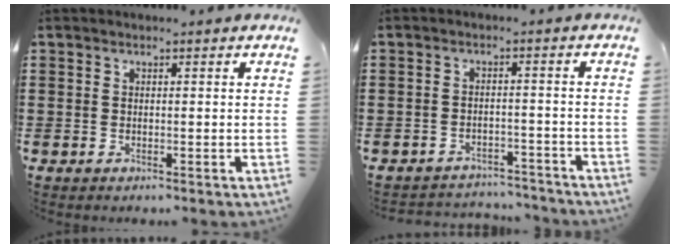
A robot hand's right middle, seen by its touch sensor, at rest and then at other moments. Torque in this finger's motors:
{"motor_torque": [0.15, -0.16, 0.02, 0.03]}